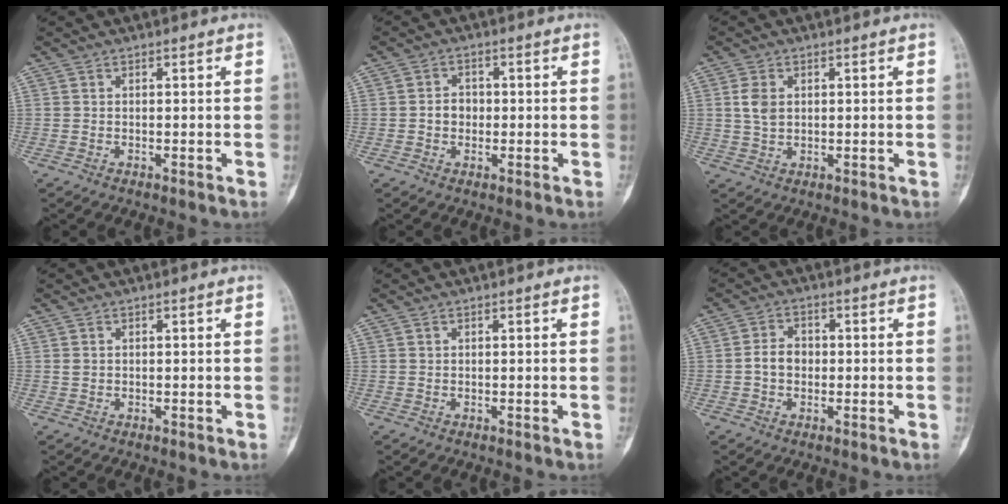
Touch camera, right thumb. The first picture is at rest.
{"total": 3.1, "force": [-0.3, 2.7, 1.6], "torque": [-0.011, 0.009, -0.010]}
{"total": 3.7, "force": [0.9, 2.6, 2.6], "torque": [-0.046, -0.001, 0.020]}
{"total": 0.6, "force": [0.2, 0.5, 0.3], "torque": [-0.004, 0.003, 0.006]}
{"total": 0.0}
{"total": 4.1, "force": [-0.4, 3.2, 2.5], "torque": [-0.036, 0.014, -0.013]}